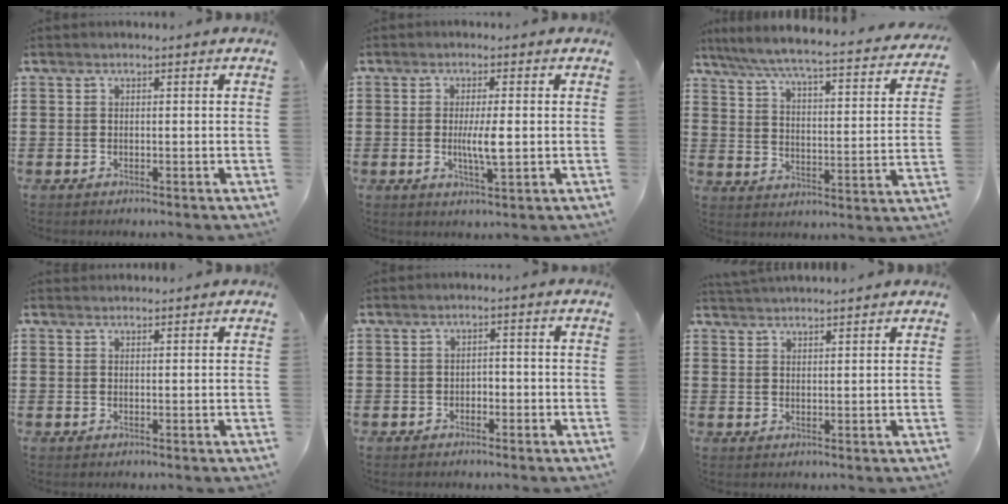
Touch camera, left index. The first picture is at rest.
{"total": 4.6, "force": [-0.1, 0.6, 4.6], "torque": [-0.087, -0.007, -0.006]}
{"total": 5.4, "force": [4.9, -0.3, 2.3], "torque": [-0.070, -0.042, 0.074]}
{"total": 1.0, "force": [0.9, 0.1, 0.1], "torque": [-0.003, 0.000, 0.019]}
{"total": 1.3, "force": [-1.0, 0.7, 0.3], "torque": [-0.012, 0.002, -0.024]}
{"total": 2.4, "force": [2.4, -0.1, 0.1], "torque": [-0.009, -0.002, 0.047]}